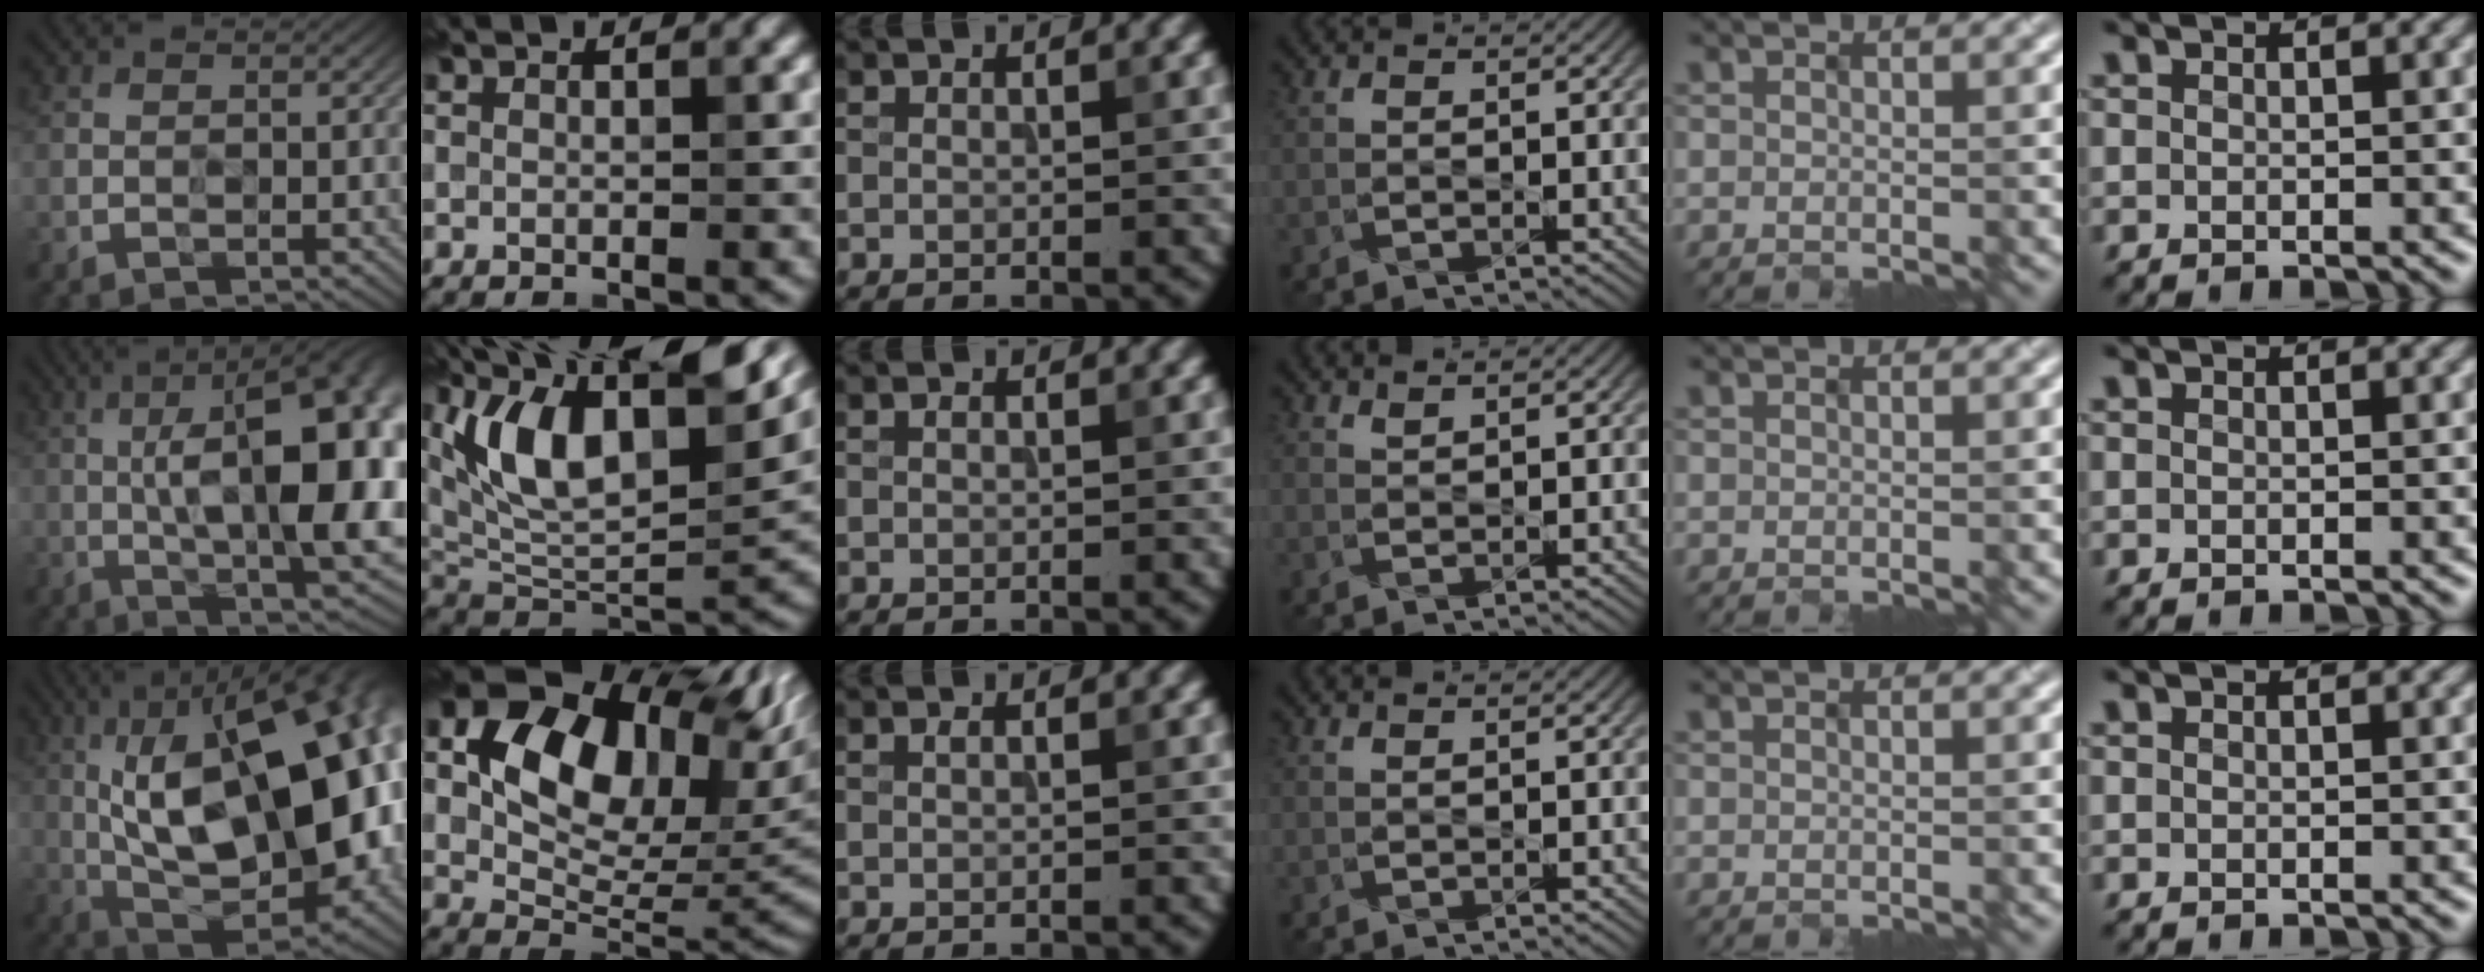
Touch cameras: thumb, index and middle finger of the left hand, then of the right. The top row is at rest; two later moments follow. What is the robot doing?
{"motion": "close", "object": "medicine box"}